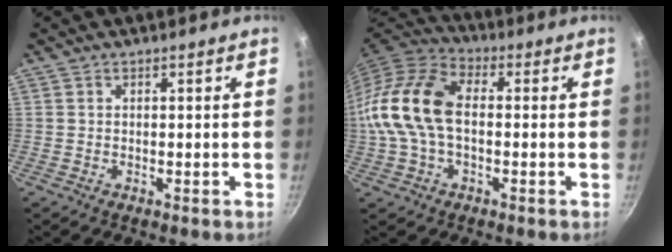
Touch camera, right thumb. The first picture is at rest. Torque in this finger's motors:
{"motor_torque": [2.35, 2.34, 0.82, -0.05, 0.22]}